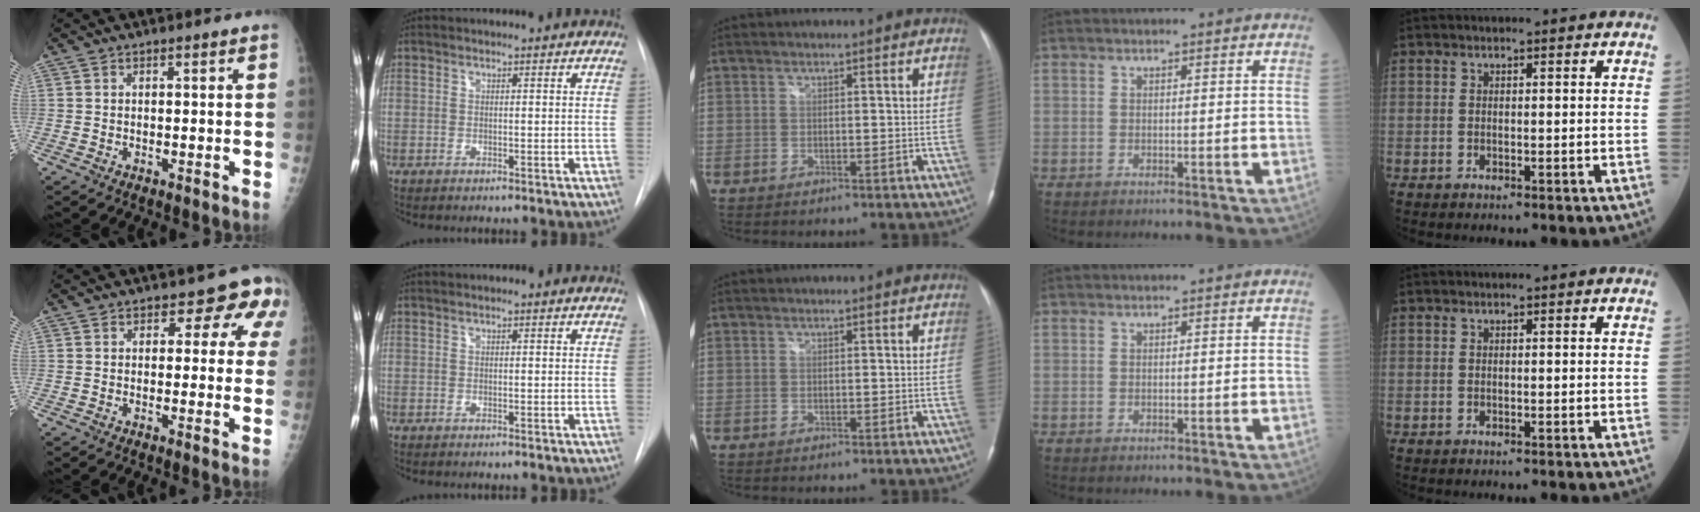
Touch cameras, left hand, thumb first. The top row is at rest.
{"thumb": {"total": 7.0, "force": [3.2, 4.7, 4.2], "torque": [-0.001, -0.007, 0.022]}, "index": {"total": 0.7, "force": [0.0, 0.3, 0.7], "torque": [-0.012, -0.002, -0.006]}}